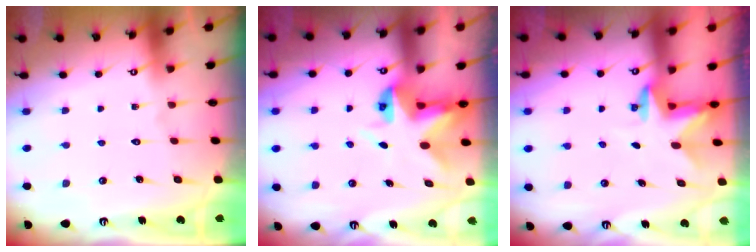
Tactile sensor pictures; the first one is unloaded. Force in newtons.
{"total": 5.7, "press": 5.6, "slide": 0.6}
{"total": 2.6, "press": 2.6, "slide": 0.5}